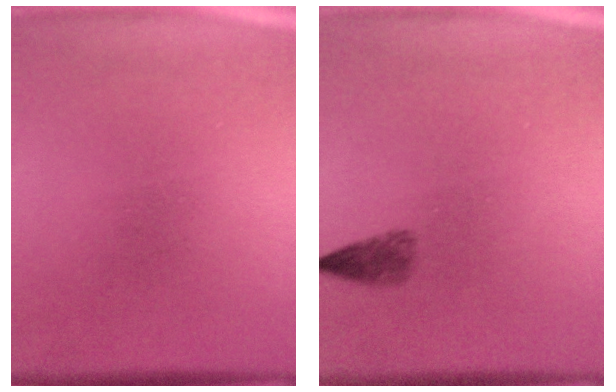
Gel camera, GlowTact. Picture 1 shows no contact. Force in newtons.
{"total": 1.8}